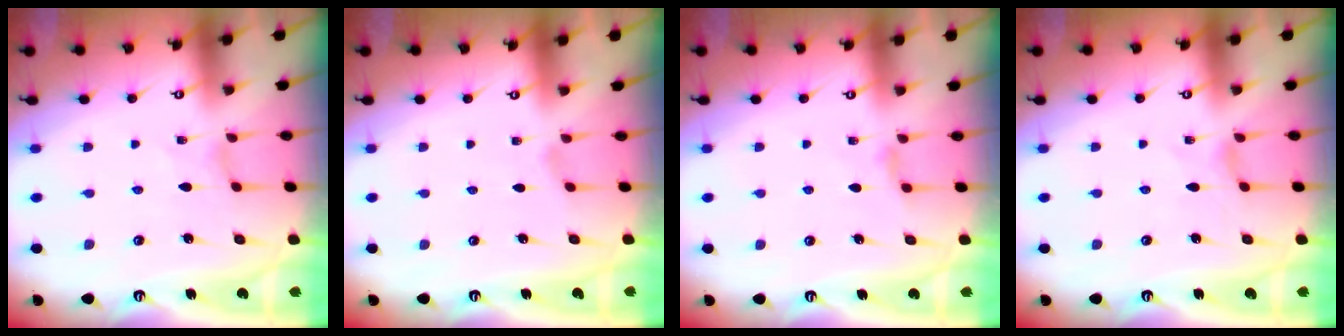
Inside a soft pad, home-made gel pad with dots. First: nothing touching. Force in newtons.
{"total": 0.6, "press": 0.5, "slide": 0.2}
{"total": 2.4, "press": 2.4, "slide": 0.4}
{"total": 0.0}